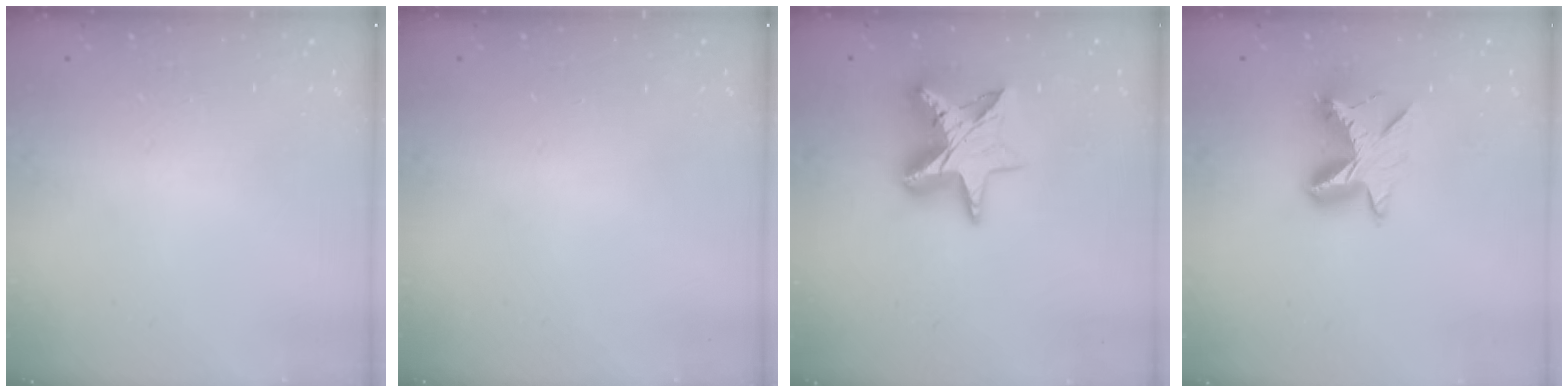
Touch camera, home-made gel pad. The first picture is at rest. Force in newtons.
{"total": 0.0}
{"total": 12.5, "press": 12.4, "slide": 1.1}
{"total": 10.6, "press": 10.6, "slide": 0.7}